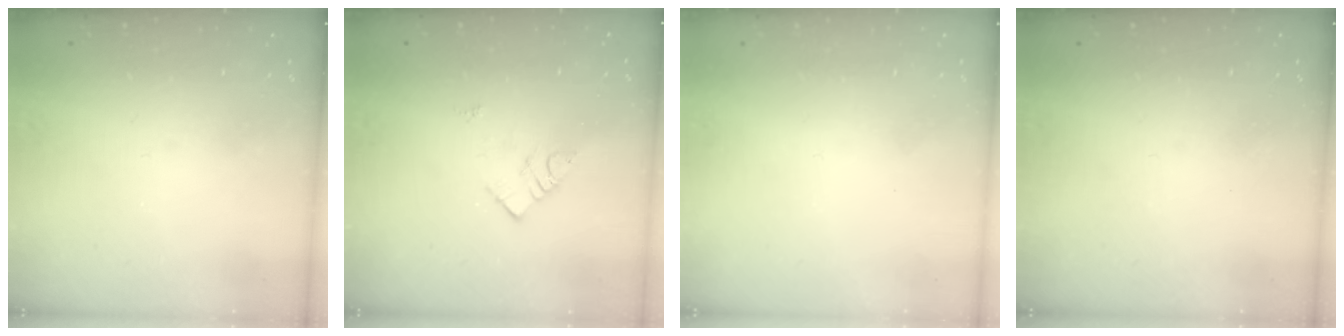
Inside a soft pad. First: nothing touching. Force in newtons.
{"total": 6.9, "press": 6.9, "slide": 0.2}
{"total": 1.7, "press": 1.6, "slide": 0.1}
{"total": 0.0}